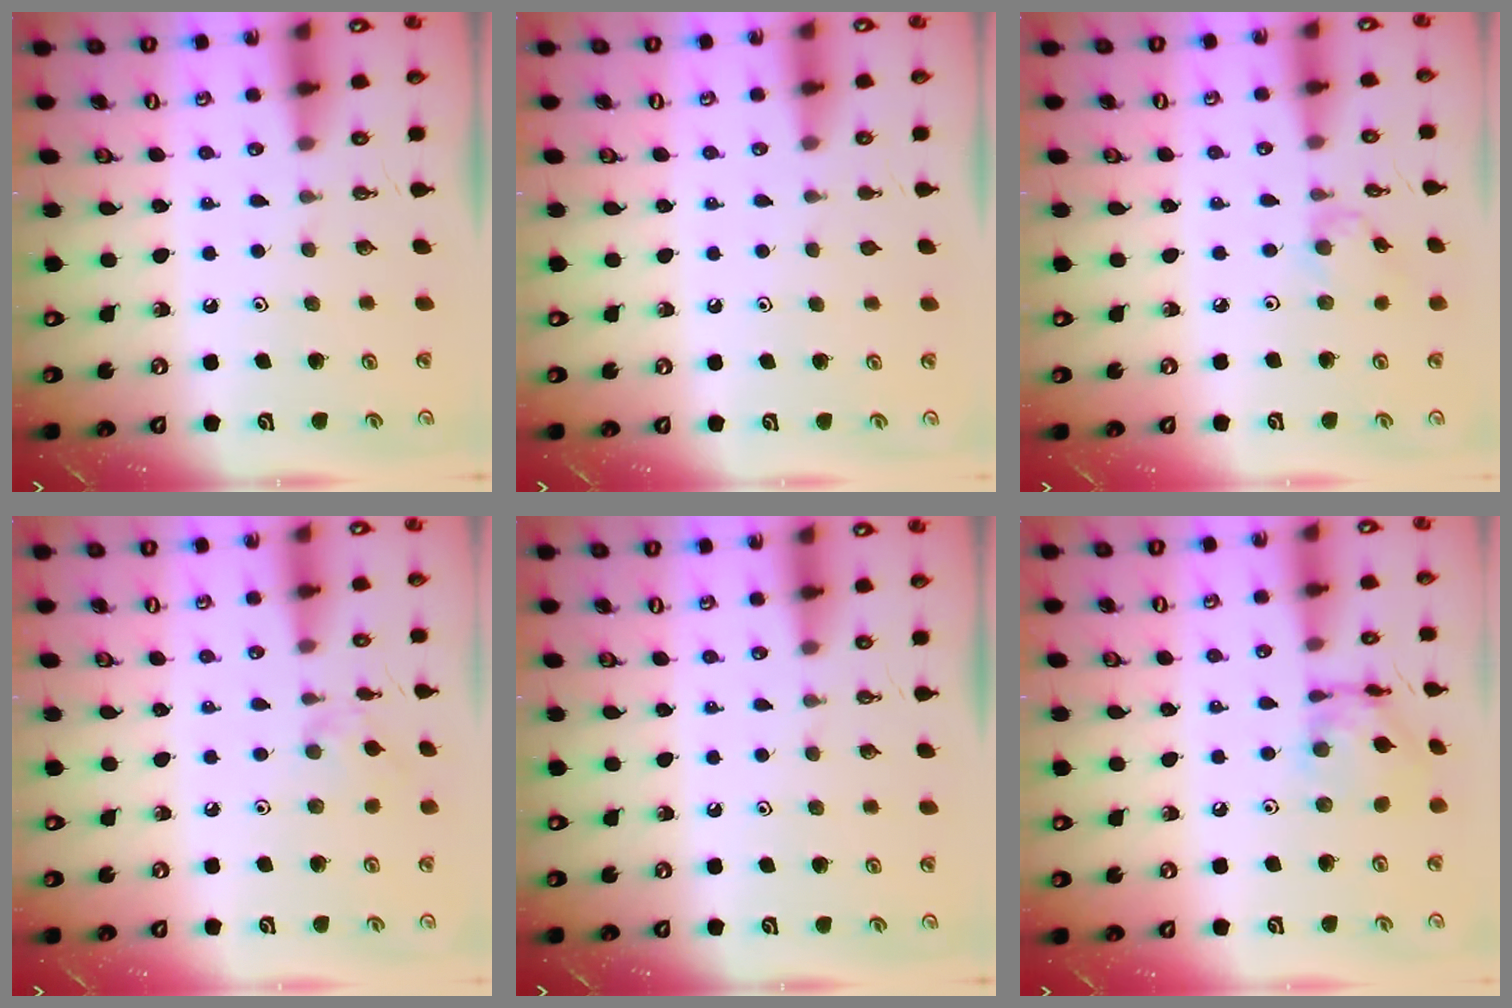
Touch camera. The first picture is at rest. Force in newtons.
{"total": 0.8, "press": 0.7, "slide": 0.3}
{"total": 1.5, "press": 1.4, "slide": 0.4}
{"total": 4.0, "press": 4.0, "slide": 0.8}
{"total": 0.0}
{"total": 10.5, "press": 10.4, "slide": 0.8}